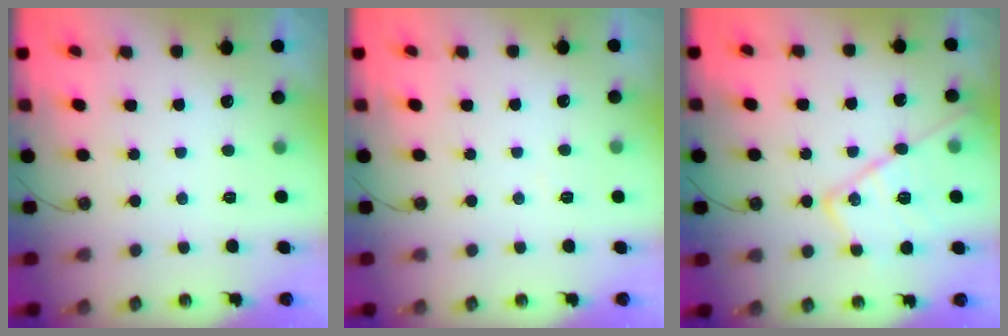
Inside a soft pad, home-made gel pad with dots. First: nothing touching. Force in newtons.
{"total": 3.5, "press": 3.4, "slide": 0.7}
{"total": 17.5, "press": 17.4, "slide": 1.0}